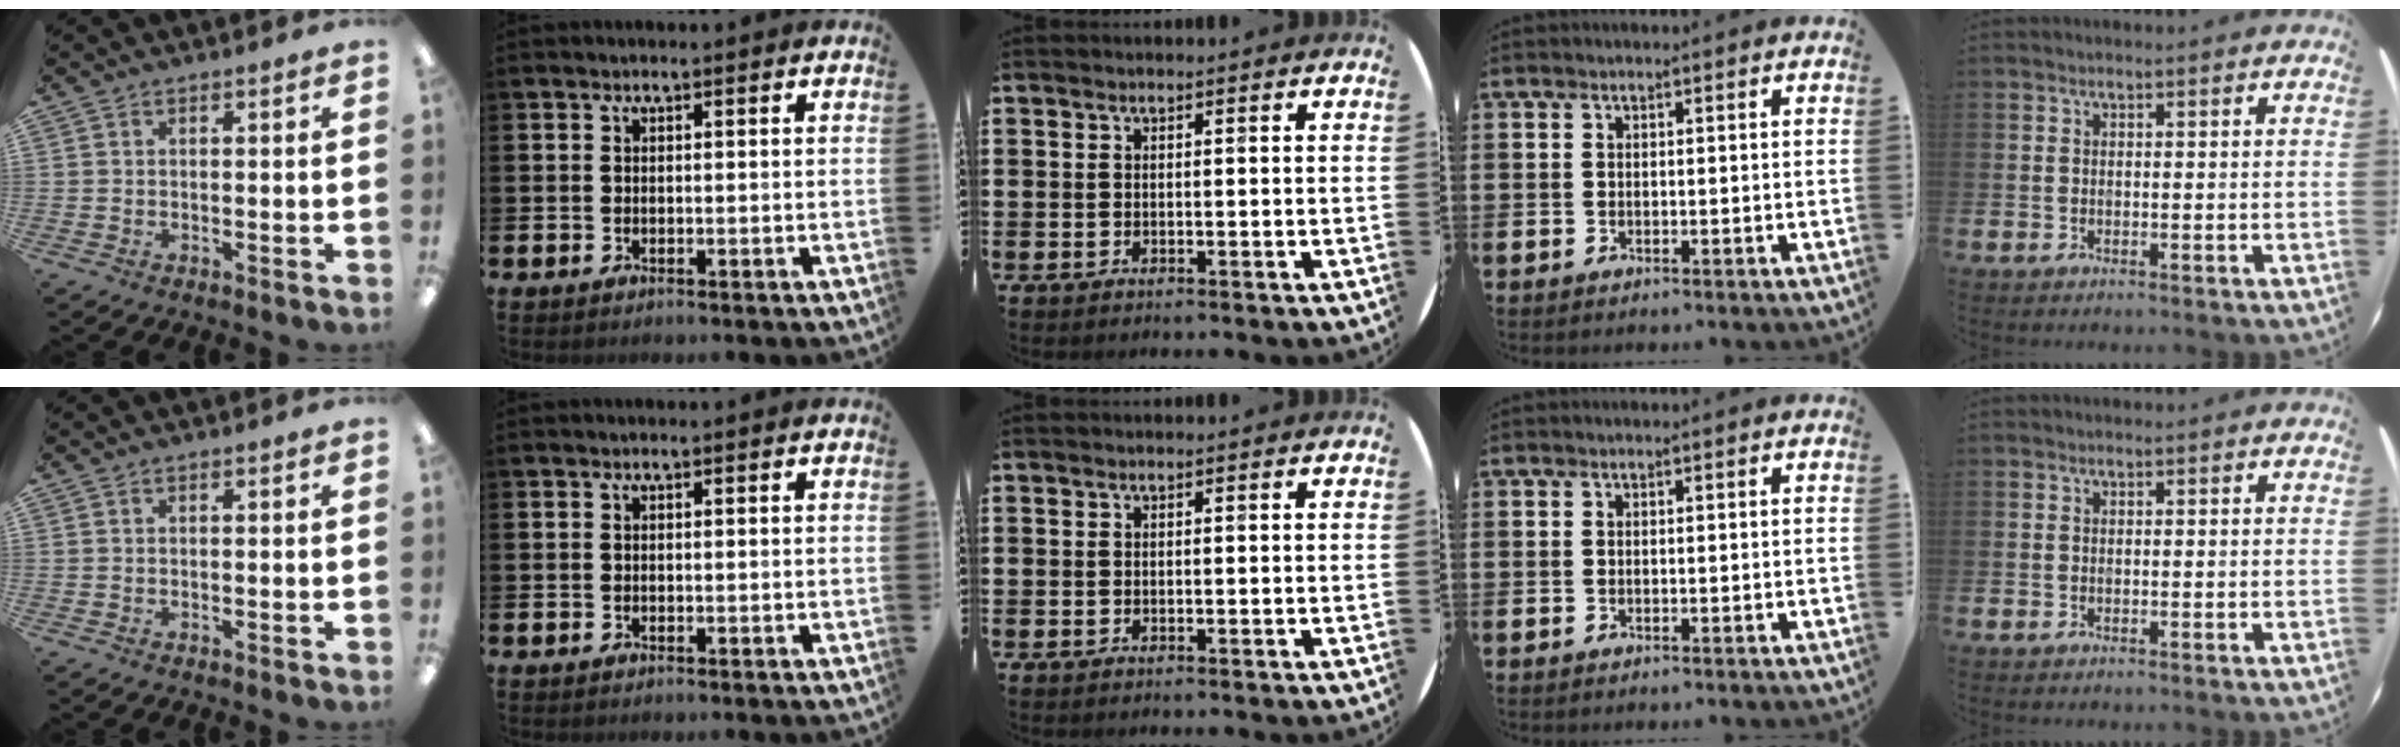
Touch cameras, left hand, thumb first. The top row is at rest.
{}